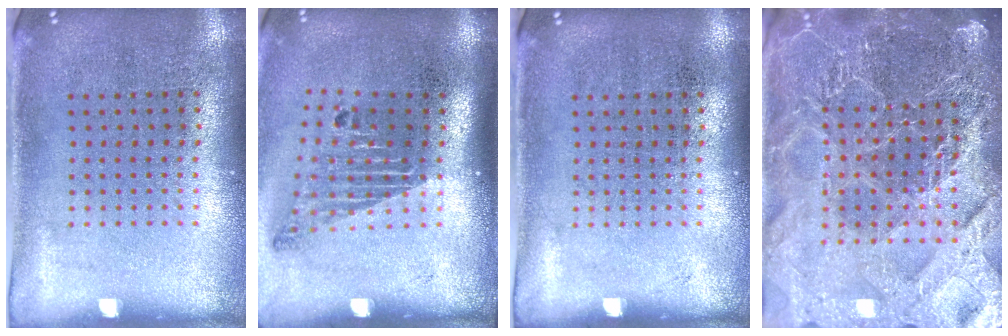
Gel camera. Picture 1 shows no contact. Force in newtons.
{"total": 1.8, "press": 1.2, "slide": 1.4}
{"total": 0.0}
{"total": 5.7, "press": 5.0, "slide": 2.7}